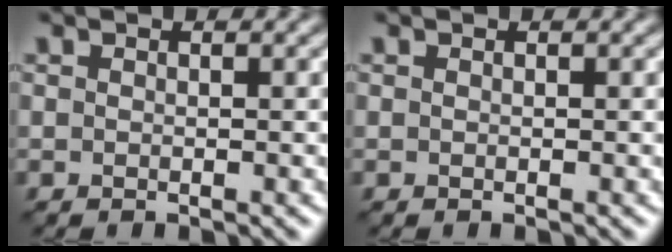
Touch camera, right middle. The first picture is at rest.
{"total": 0.0}